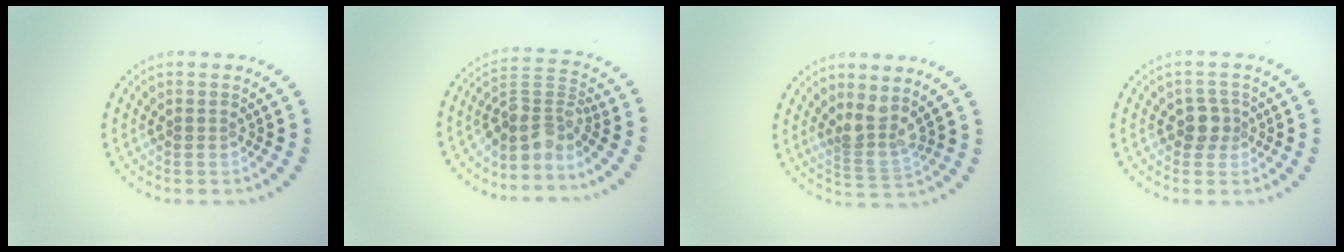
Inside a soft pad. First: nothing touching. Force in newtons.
{"total": 3.6, "press": 2.6, "slide": 2.5}
{"total": 2.6, "press": 1.9, "slide": 1.8}
{"total": 1.9, "press": 1.6, "slide": 1.1}